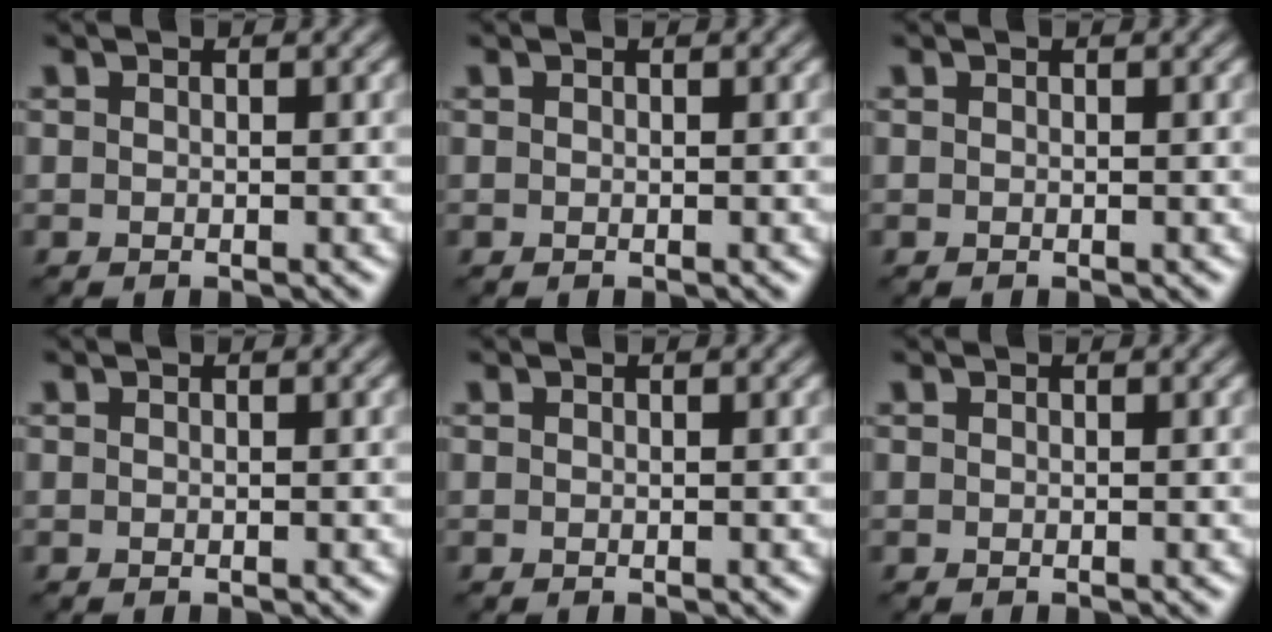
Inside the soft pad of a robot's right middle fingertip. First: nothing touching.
{"total": 0.0}
{"total": 0.0}
{"total": 0.0}
{"total": 0.0}
{"total": 0.0}